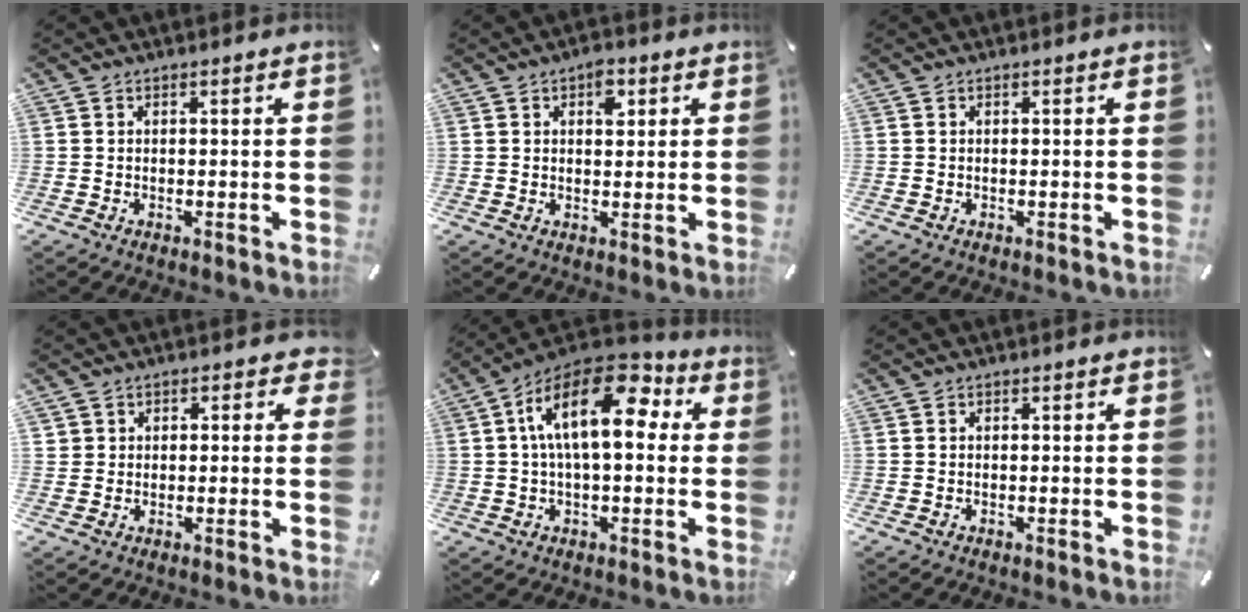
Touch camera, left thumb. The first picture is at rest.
{"total": 4.1, "force": [1.7, 2.6, 2.7], "torque": [-0.018, -0.009, 0.021]}
{"total": 0.0}
{"total": 3.3, "force": [1.2, 3.0, 0.6], "torque": [0.006, -0.003, 0.017]}
{"total": 17.4, "force": [4.5, 8.5, 14.5], "torque": [-0.250, -0.019, 0.072]}
{"total": 0.0}